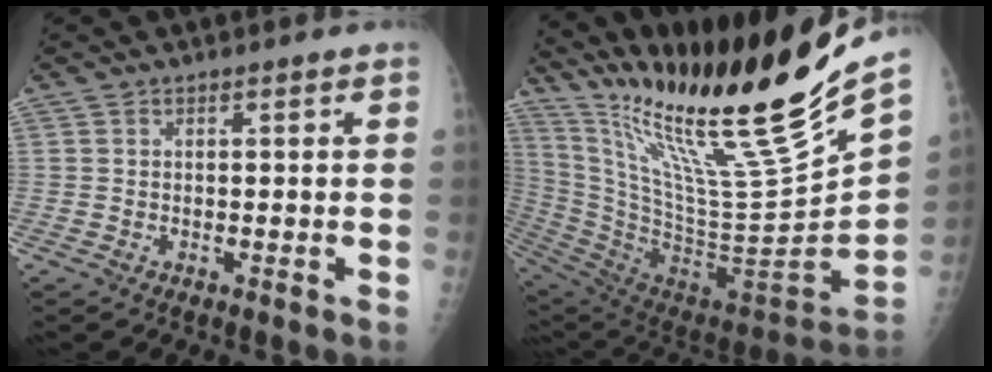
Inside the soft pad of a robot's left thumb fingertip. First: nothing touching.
{"total": 31.9, "force": [22.3, 2.8, 22.5], "torque": [-0.364, -0.122, 0.394]}